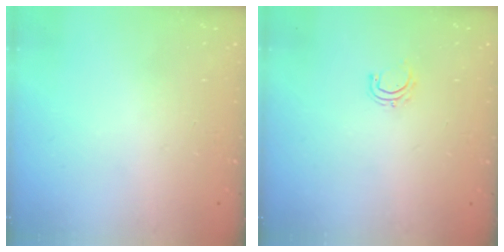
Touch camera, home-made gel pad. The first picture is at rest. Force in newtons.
{"total": 4.8, "press": 4.7, "slide": 0.7}